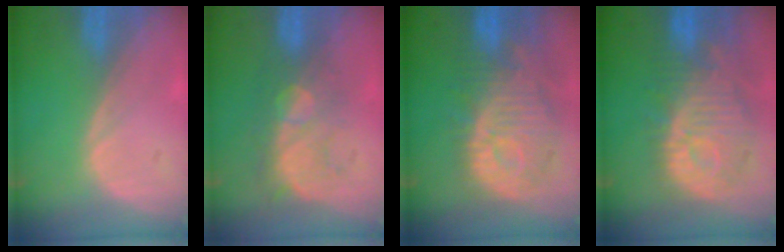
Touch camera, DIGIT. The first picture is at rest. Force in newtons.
{"total": 8.6, "press": 7.6, "slide": 4.0}
{"total": 12.6, "press": 11.2, "slide": 5.7}
{"total": 12.6, "press": 11.2, "slide": 5.7}